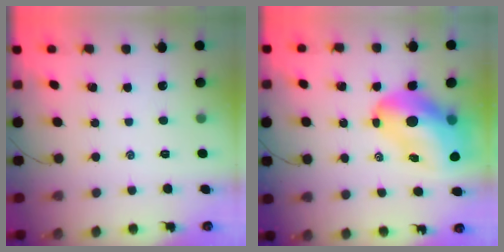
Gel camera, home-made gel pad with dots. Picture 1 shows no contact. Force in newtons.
{"total": 16.8, "press": 16.0, "slide": 5.0}